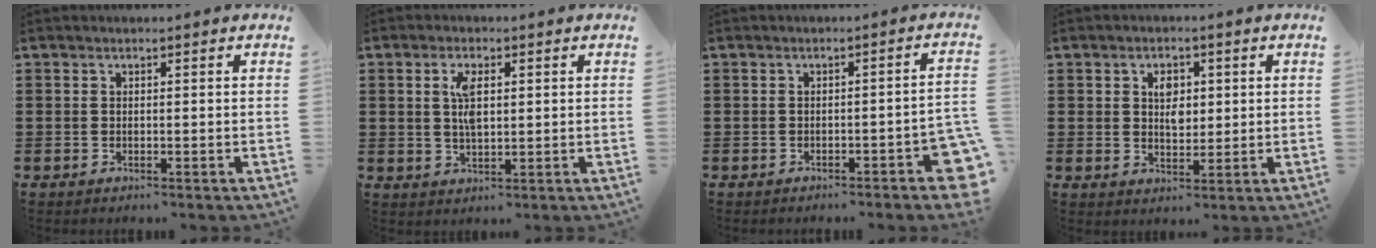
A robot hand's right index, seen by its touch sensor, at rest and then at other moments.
{"total": 4.4, "force": [0.9, 1.9, 3.9], "torque": [-0.082, 0.008, 0.015]}
{"total": 3.4, "force": [-2.1, 0.7, 2.6], "torque": [-0.032, -0.004, -0.037]}
{"total": 3.7, "force": [0.9, 2.2, 2.7], "torque": [-0.044, 0.003, 0.011]}